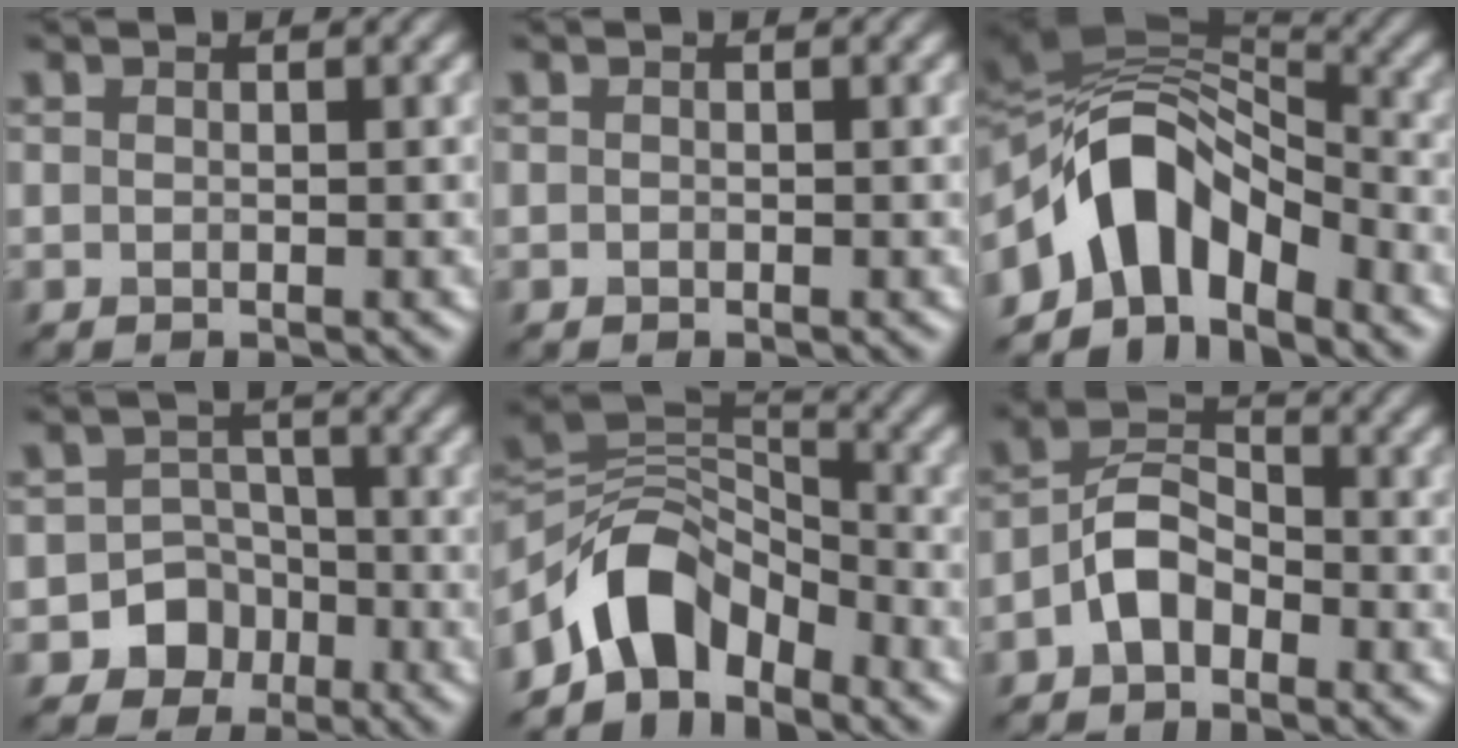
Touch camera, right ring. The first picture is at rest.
{"total": 0.0}
{"total": 9.3, "force": [-4.5, 5.5, 6.0], "torque": [-0.088, 0.013, -0.089]}
{"total": 5.7, "force": [-3.0, 4.9, 0.8], "torque": [0.022, -0.004, -0.072]}
{"total": 6.6, "force": [-4.4, 3.8, 3.1], "torque": [-0.032, 0.004, -0.091]}
{"total": 3.9, "force": [-2.0, 2.3, 2.3], "torque": [-0.041, 0.016, -0.047]}